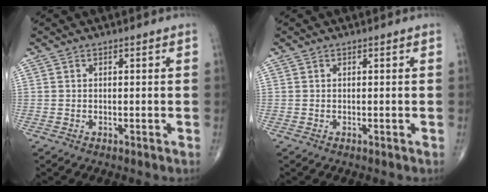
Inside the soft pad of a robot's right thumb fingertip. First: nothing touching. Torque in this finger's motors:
{"motor_torque": [0.00, -0.02, 0.06, 0.03, 0.01]}